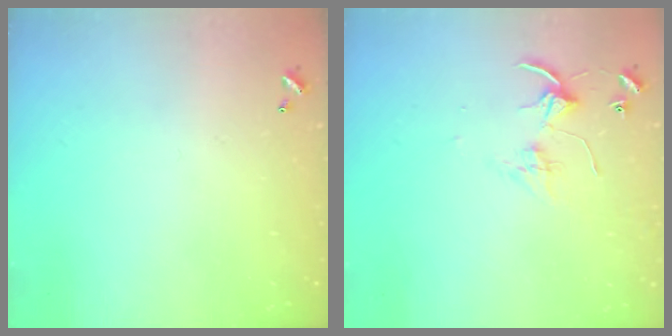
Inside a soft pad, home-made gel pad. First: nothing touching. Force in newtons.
{"total": 3.6, "press": 3.6, "slide": 0.1}